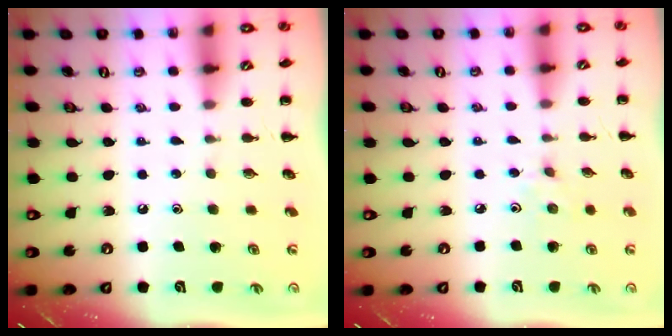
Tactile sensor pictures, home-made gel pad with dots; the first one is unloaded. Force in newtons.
{"total": 2.5, "press": 2.3, "slide": 0.9}